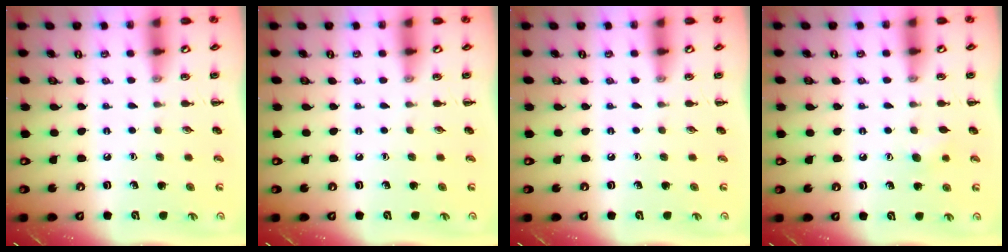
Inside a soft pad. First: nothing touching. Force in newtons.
{"total": 0.0}
{"total": 0.0}
{"total": 5.0, "press": 4.9, "slide": 1.3}